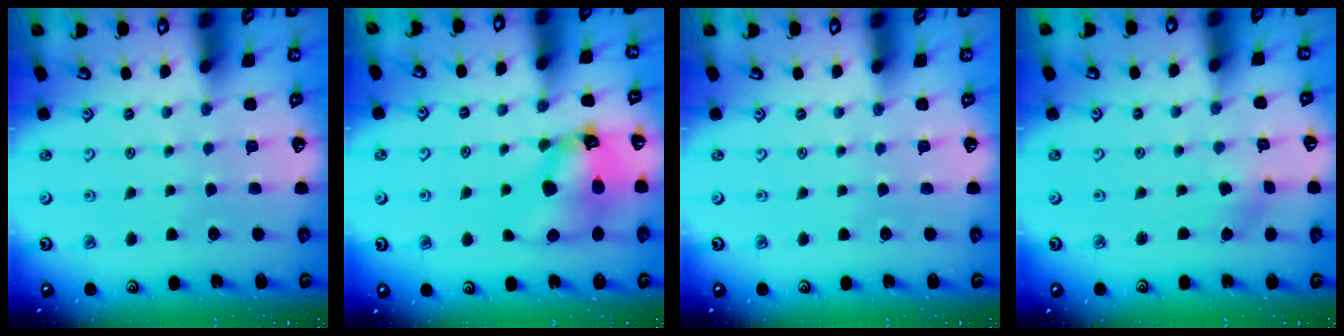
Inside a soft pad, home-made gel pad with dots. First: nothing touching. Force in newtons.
{"total": 14.2, "press": 14.0, "slide": 2.0}
{"total": 0.0}
{"total": 1.1, "press": 1.1, "slide": 0.1}